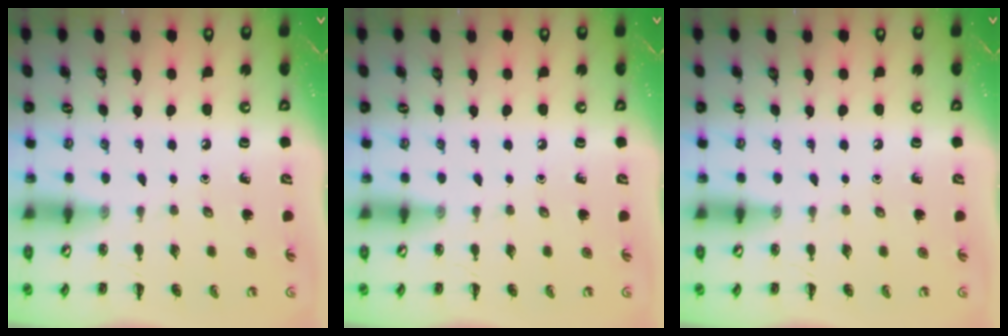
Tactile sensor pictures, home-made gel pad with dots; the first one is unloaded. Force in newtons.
{"total": 0.0}
{"total": 0.0}